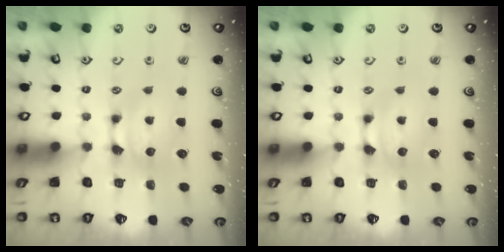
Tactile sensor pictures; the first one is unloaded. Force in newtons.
{"total": 0.0}